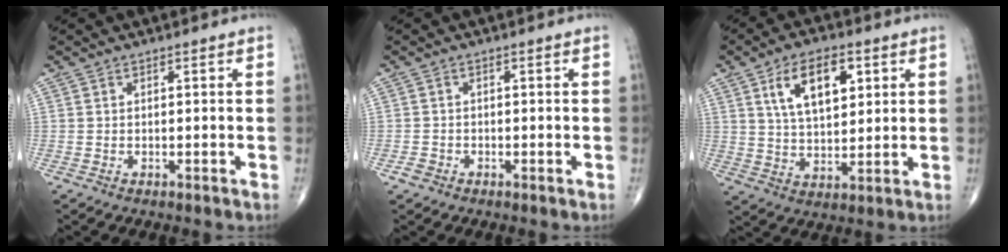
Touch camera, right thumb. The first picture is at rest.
{"total": 1.3, "force": [-0.8, 1.0, 0.3], "torque": [0.000, 0.004, -0.018]}
{"total": 11.6, "force": [4.5, 6.1, 8.8], "torque": [-0.126, -0.013, 0.082]}